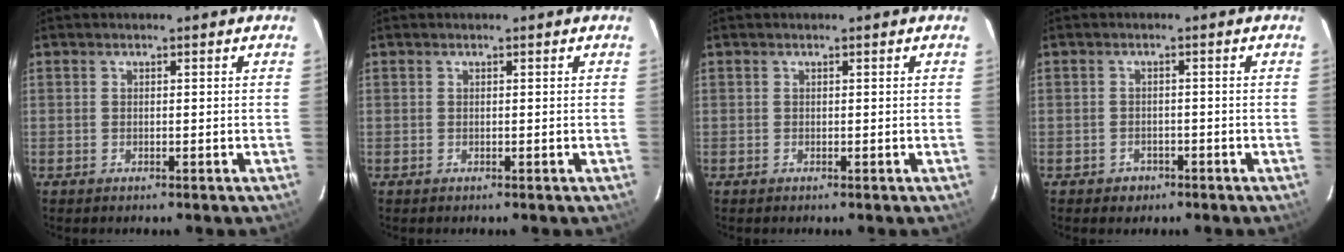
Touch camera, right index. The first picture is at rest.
{"total": 0.0}
{"total": 0.0}
{"total": 2.9, "force": [-1.7, 2.3, 0.5], "torque": [-0.017, 0.006, -0.021]}